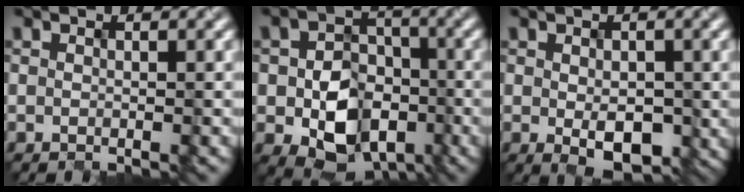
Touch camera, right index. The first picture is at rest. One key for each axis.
{"total": 7.6, "fx": -2.5, "fy": 5.5, "fz": 4.7, "tx": -0.092, "ty": -0.017, "tz": -0.031}
{"total": 3.9, "fx": -0.9, "fy": 2.1, "fz": 3.1, "tx": -0.054, "ty": -0.005, "tz": -0.002}